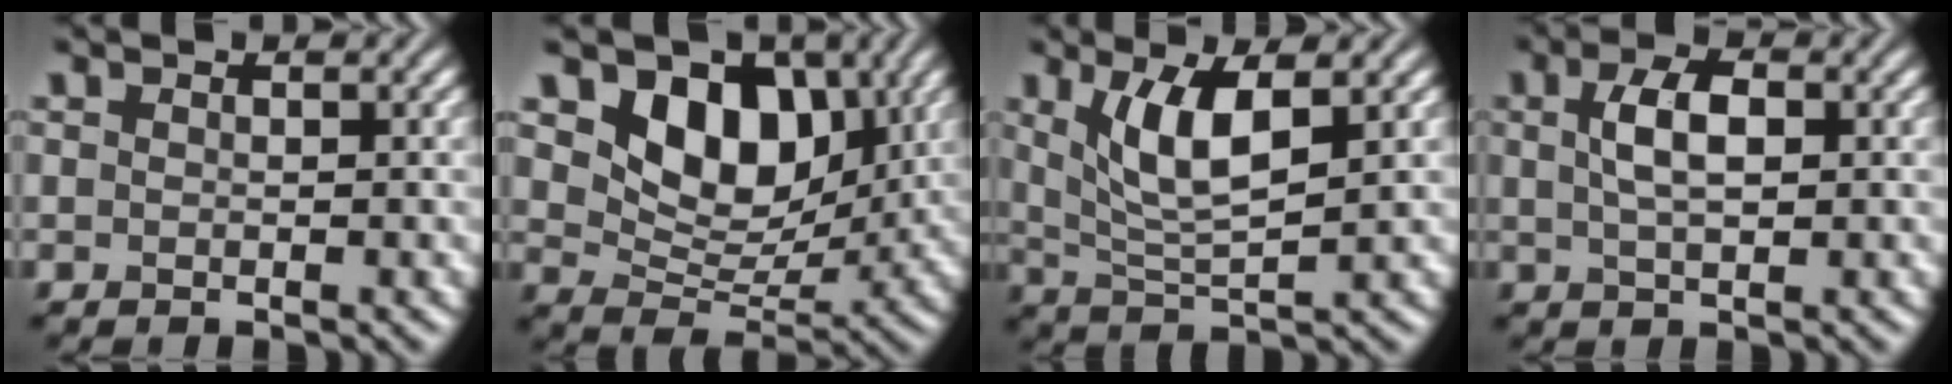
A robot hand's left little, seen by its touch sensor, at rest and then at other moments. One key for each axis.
{"total": 7.4, "fx": 2.9, "fy": 5.1, "fz": 4.5, "tx": -0.071, "ty": -0.016, "tz": 0.043}
{"total": 5.0, "fx": 1.8, "fy": 1.5, "fz": 4.5, "tx": -0.093, "ty": -0.007, "tz": 0.039}
{"total": 3.5, "fx": 0.8, "fy": 1.6, "fz": 3.0, "tx": -0.064, "ty": 0.005, "tz": 0.013}